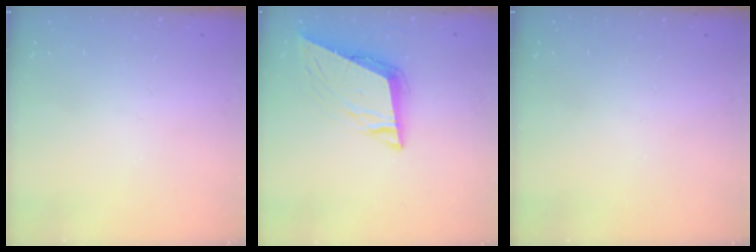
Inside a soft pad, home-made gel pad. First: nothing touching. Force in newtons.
{"total": 9.8, "press": 9.3, "slide": 3.0}
{"total": 0.0}